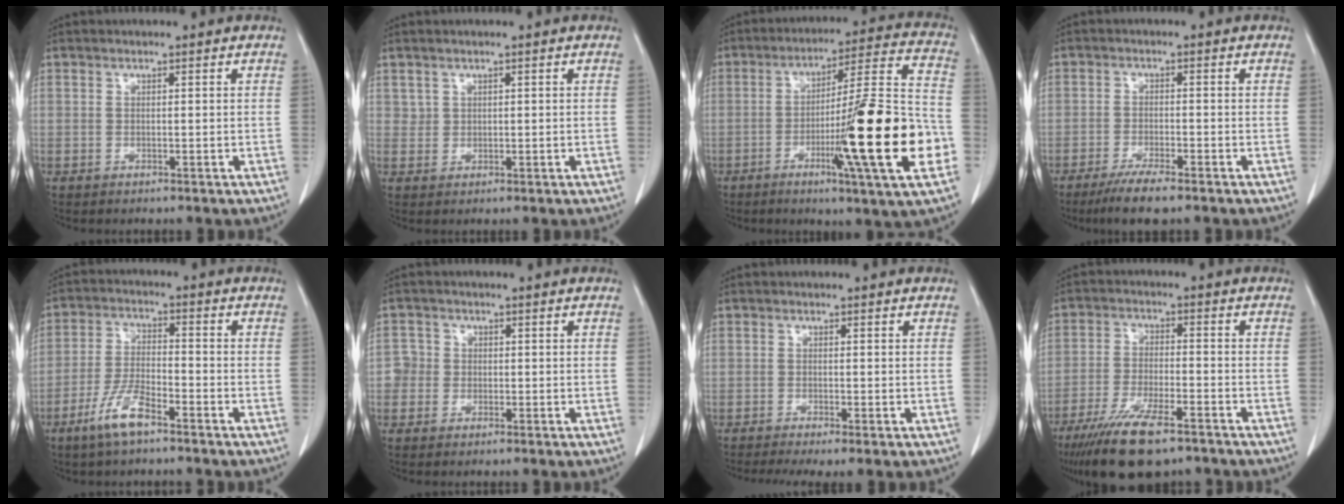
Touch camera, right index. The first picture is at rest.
{"total": 1.1, "force": [0.7, 0.9, 0.1], "torque": [0.004, 0.004, 0.012]}
{"total": 21.7, "force": [-6.0, -0.3, 20.8], "torque": [-0.288, -0.009, -0.095]}
{"total": 5.5, "force": [-4.0, 0.6, 3.7], "torque": [-0.071, -0.013, -0.070]}
{"total": 7.0, "force": [-4.6, 1.4, 5.0], "torque": [-0.108, -0.006, -0.091]}
{"total": 2.4, "force": [-0.6, 2.3, -0.1], "torque": [0.012, 0.009, -0.018]}
{"total": 4.8, "force": [-3.3, 0.5, 3.5], "torque": [-0.054, -0.013, -0.053]}
{"total": 12.5, "force": [-8.9, 2.8, 8.3], "torque": [-0.151, -0.028, -0.152]}